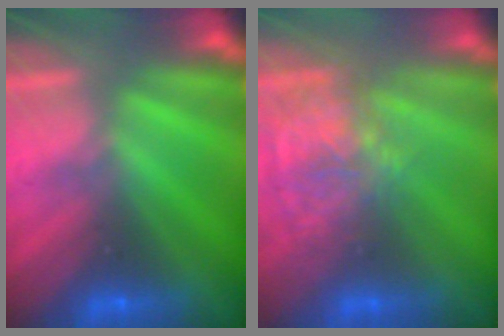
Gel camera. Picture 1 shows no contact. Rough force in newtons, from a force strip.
{"total": 3.7}